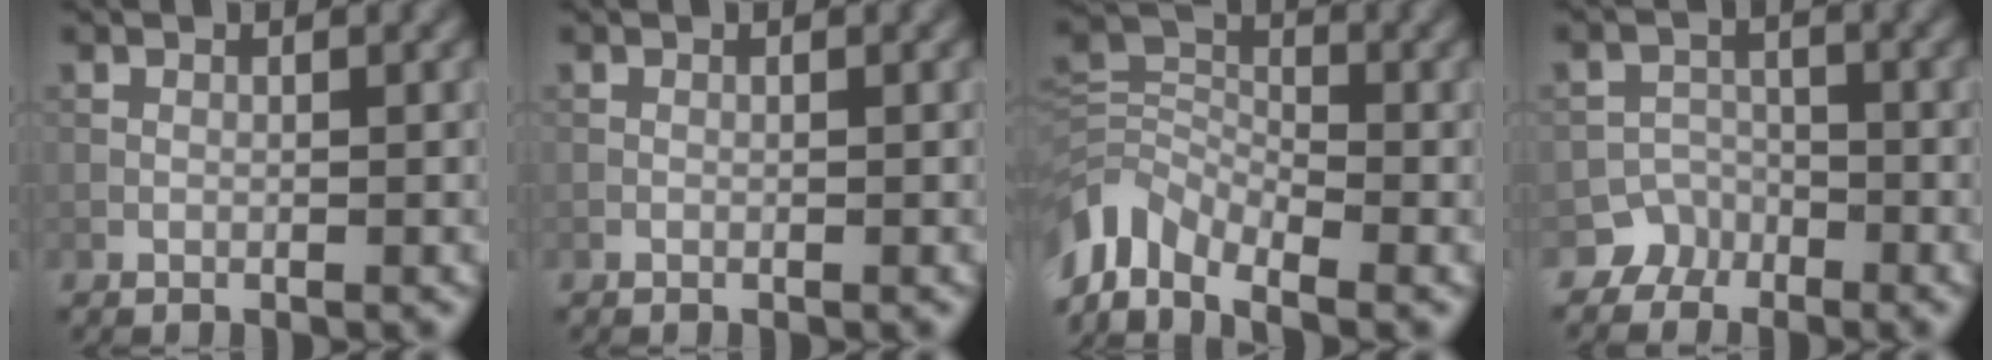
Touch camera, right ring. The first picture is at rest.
{"total": 0.0}
{"total": 6.8, "force": [-4.6, 3.7, 3.4], "torque": [-0.069, -0.002, -0.106]}
{"total": 3.7, "force": [-2.7, 2.5, -0.3], "torque": [0.042, 0.008, -0.046]}